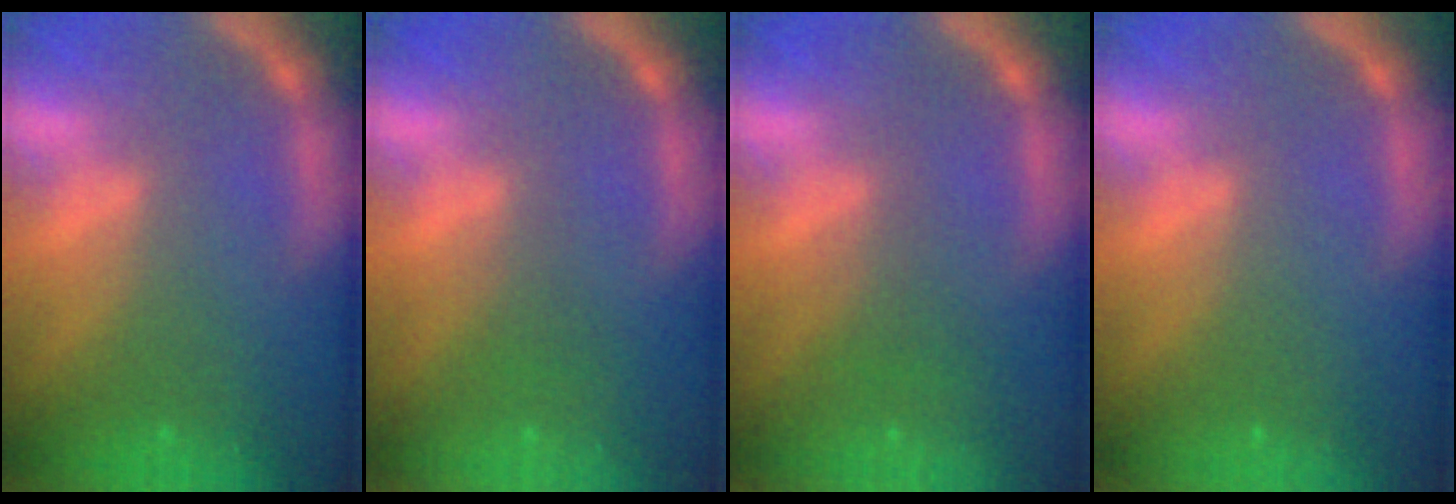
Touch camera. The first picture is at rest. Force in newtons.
{"total": 1.0}
{"total": 1.5}
{"total": 0.0}